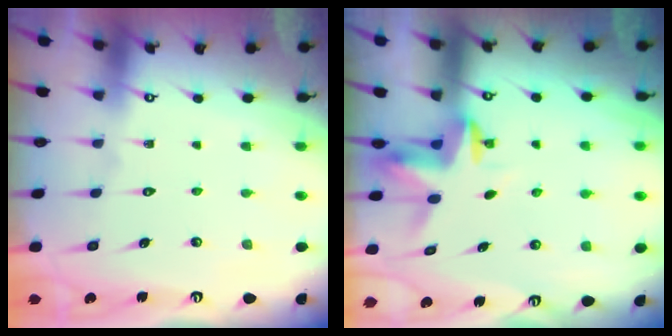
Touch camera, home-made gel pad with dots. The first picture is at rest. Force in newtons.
{"total": 3.4, "press": 3.4, "slide": 0.2}